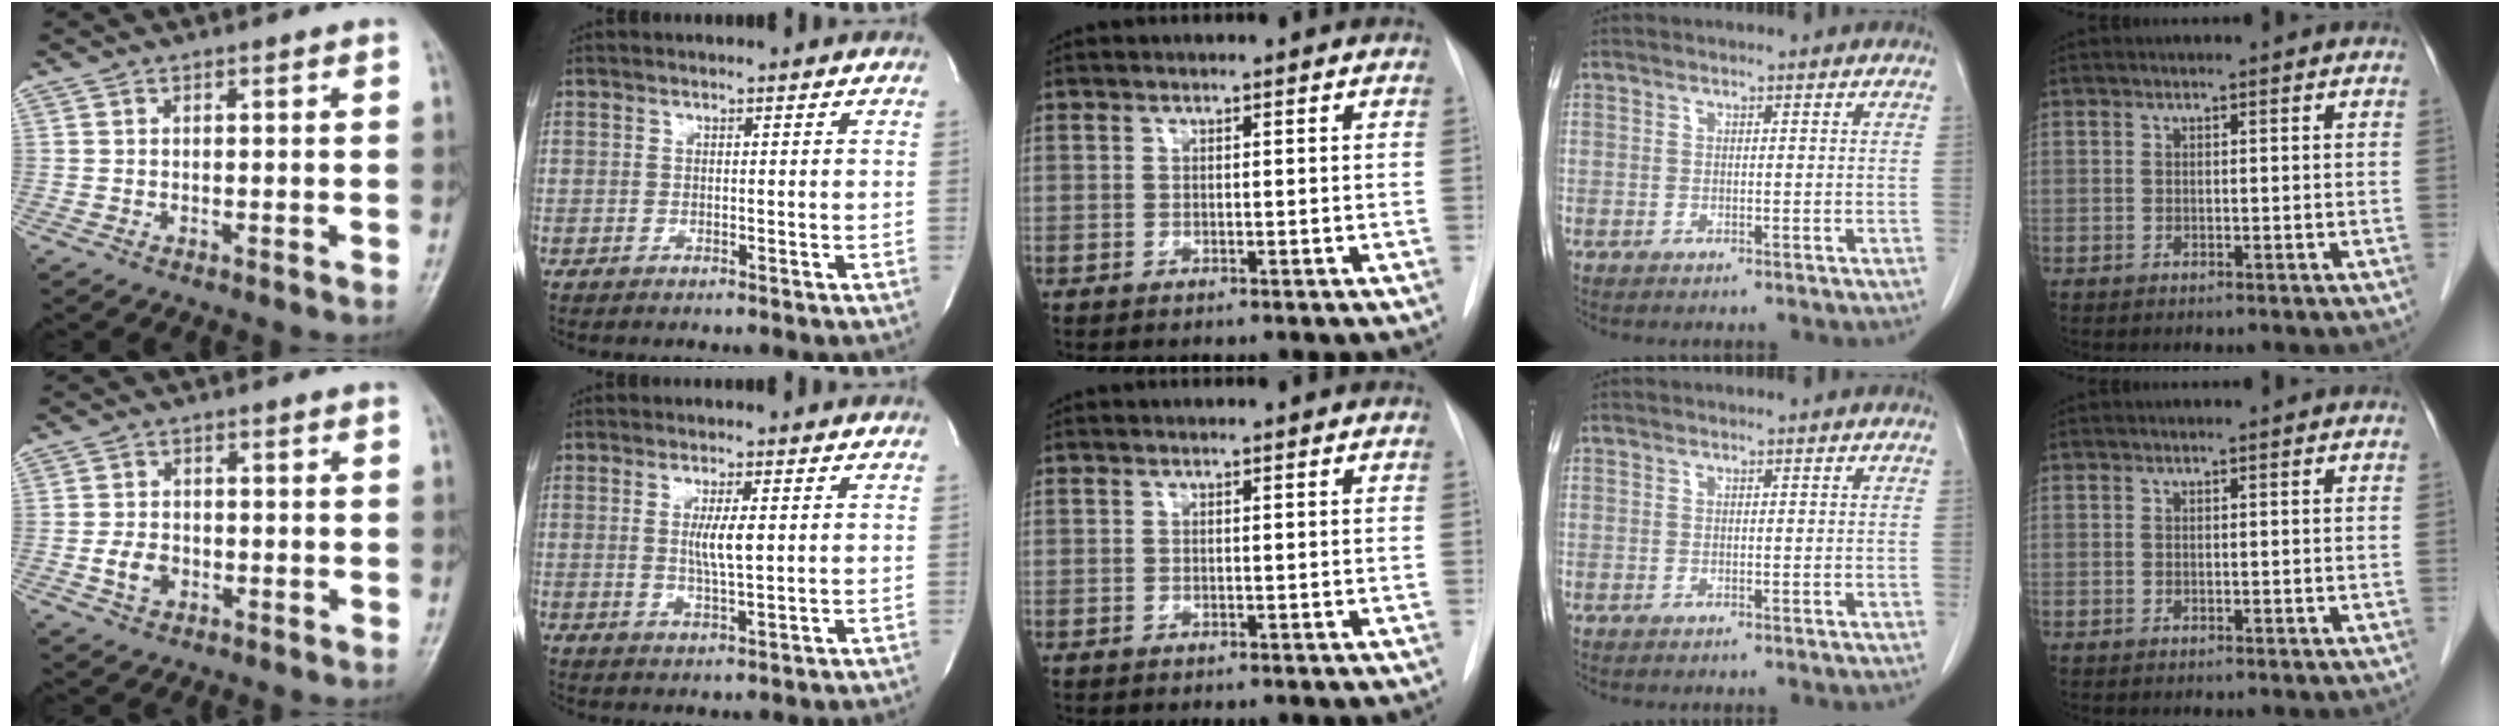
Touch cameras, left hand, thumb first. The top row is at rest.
{"thumb": {"total": 4.0, "force": [-1.3, 3.0, 2.3], "torque": [-0.037, 0.008, -0.025]}, "index": {"total": 3.9, "force": [0.4, 0.2, 3.9], "torque": [-0.075, -0.013, 0.008]}}